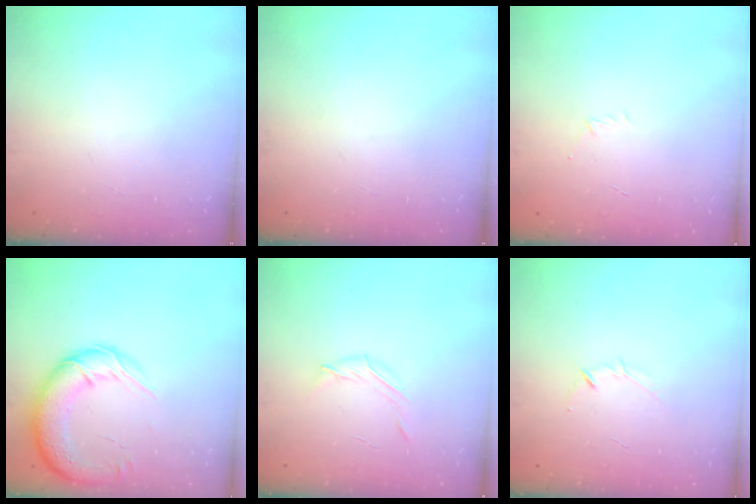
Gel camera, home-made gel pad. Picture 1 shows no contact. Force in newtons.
{"total": 0.0}
{"total": 3.0, "press": 2.9, "slide": 0.7}
{"total": 17.5, "press": 17.1, "slide": 4.0}
{"total": 3.8, "press": 3.7, "slide": 1.0}
{"total": 2.1, "press": 2.1, "slide": 0.4}